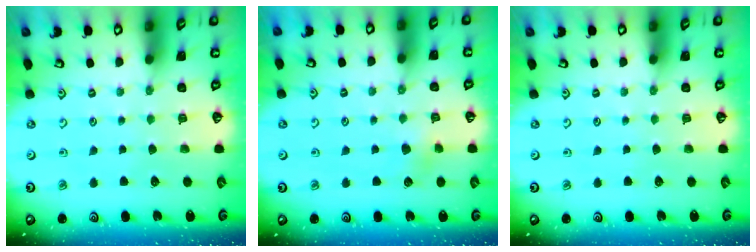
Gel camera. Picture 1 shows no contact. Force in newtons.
{"total": 3.9, "press": 3.9, "slide": 0.3}
{"total": 0.0}